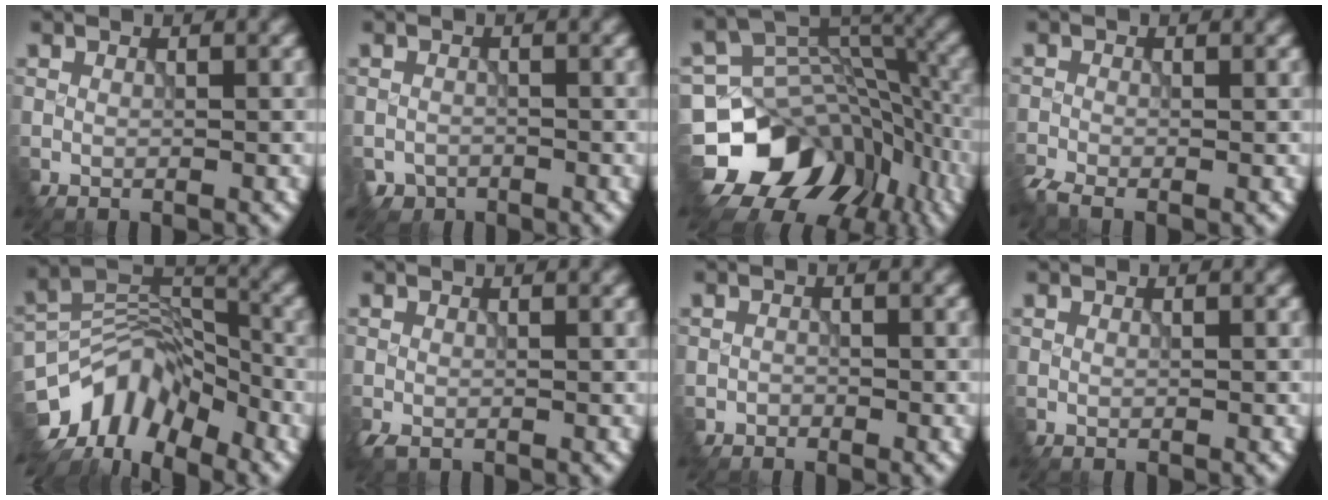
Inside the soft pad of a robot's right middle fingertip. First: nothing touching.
{"total": 1.6, "force": [-1.2, 0.7, -0.8], "torque": [0.019, -0.006, -0.026]}
{"total": 12.6, "force": [-7.0, 9.1, 5.2], "torque": [-0.110, -0.013, -0.112]}
{"total": 2.4, "force": [-2.1, 0.6, 1.0], "torque": [-0.024, -0.007, -0.046]}
{"total": 8.1, "force": [-6.1, 4.3, 3.2], "torque": [-0.033, 0.005, -0.127]}
{"total": 0.9, "force": [-0.3, 0.6, 0.6], "torque": [-0.022, -0.001, -0.010]}
{"total": 1.2, "force": [-1.0, 0.4, -0.6], "torque": [0.014, -0.002, -0.022]}
{"total": 0.0}